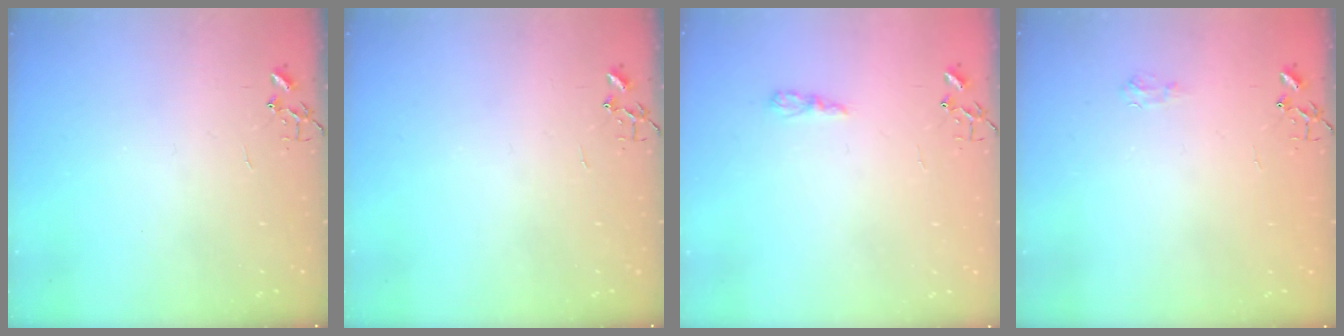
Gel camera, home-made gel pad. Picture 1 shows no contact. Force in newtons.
{"total": 0.0}
{"total": 5.0, "press": 4.9, "slide": 0.6}
{"total": 5.2, "press": 5.1, "slide": 0.6}